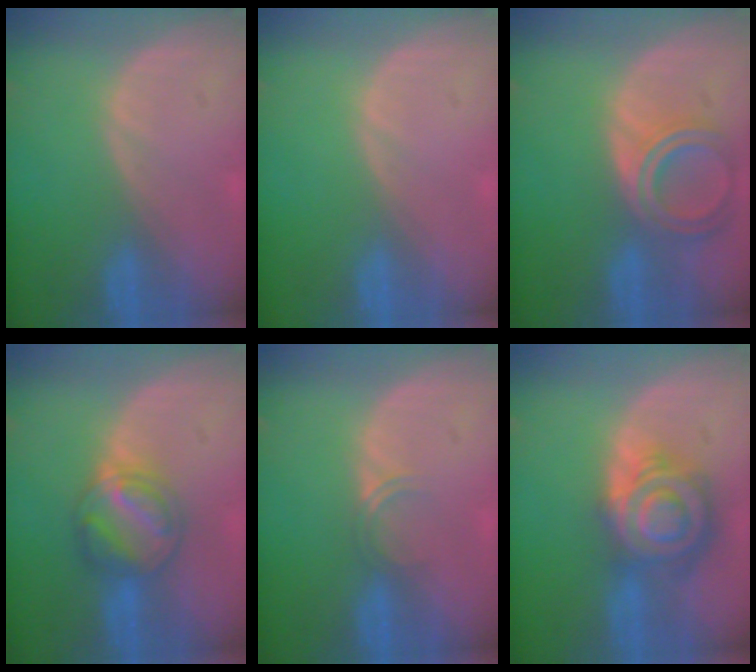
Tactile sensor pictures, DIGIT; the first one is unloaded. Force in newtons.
{"total": 0.0}
{"total": 6.6, "press": 6.0, "slide": 2.8}
{"total": 6.1, "press": 6.0, "slide": 0.8}
{"total": 1.7, "press": 1.4, "slide": 1.0}
{"total": 8.9, "press": 8.9, "slide": 0.6}